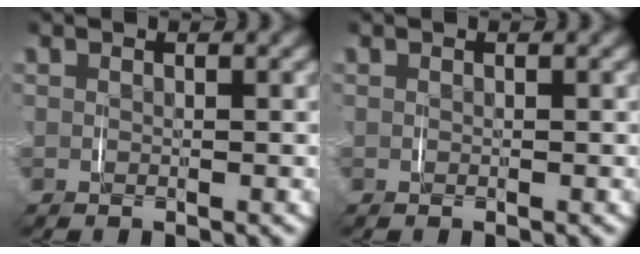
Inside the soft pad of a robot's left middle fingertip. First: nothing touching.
{"total": 0.0}